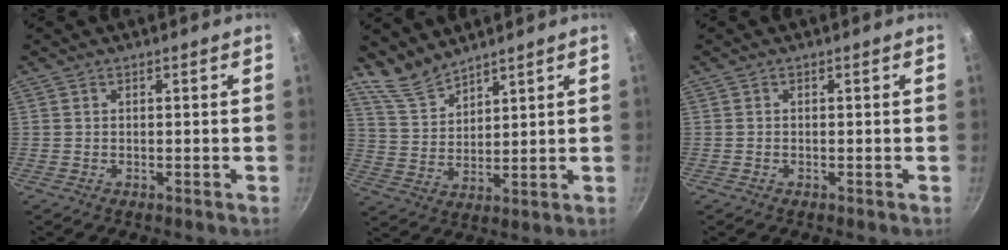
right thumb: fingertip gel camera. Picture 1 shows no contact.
{"total": 6.7, "force": [6.2, 1.9, 1.6], "torque": [-0.024, -0.034, 0.135]}
{"total": 0.0}